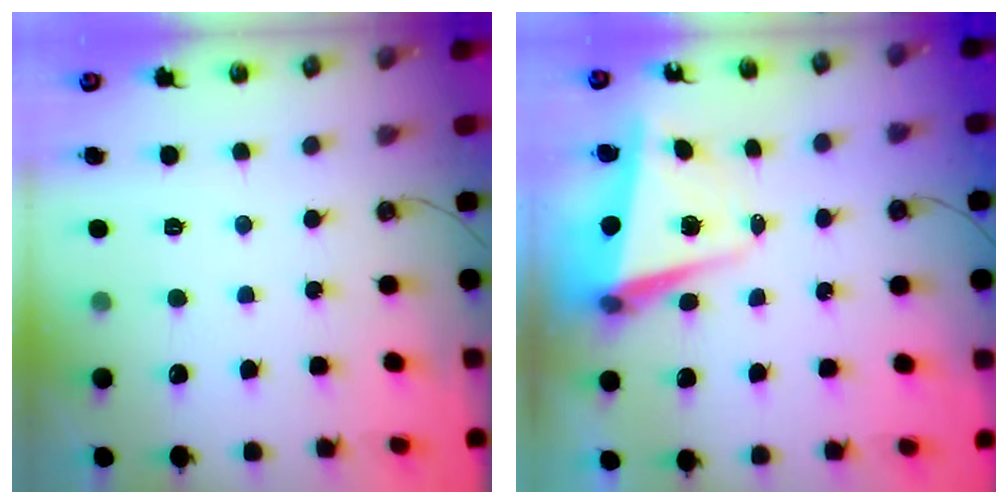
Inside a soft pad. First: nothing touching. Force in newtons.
{"total": 5.3, "press": 4.9, "slide": 2.1}